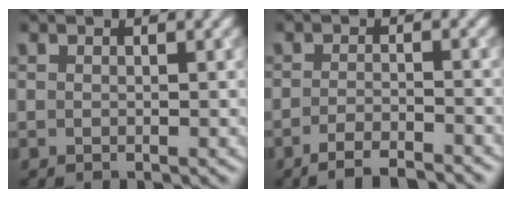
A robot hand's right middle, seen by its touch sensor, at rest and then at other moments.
{"total": 3.8, "force": [-3.0, 0.7, 2.3], "torque": [-0.032, 0.002, -0.054]}